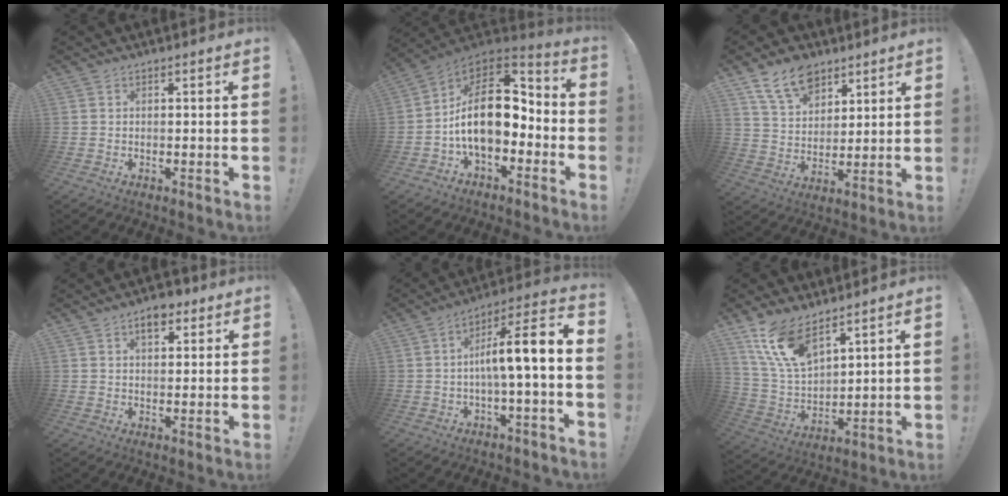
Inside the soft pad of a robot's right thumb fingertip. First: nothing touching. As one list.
[{"total": 18.8, "force": [-0.2, 10.7, 15.5], "torque": [-0.265, 0.006, 0.001]}, {"total": 12.7, "force": [8.4, 7.8, 5.3], "torque": [-0.088, -0.042, 0.162]}, {"total": 5.7, "force": [3.2, 3.2, 3.5], "torque": [-0.035, -0.012, 0.052]}, {"total": 10.3, "force": [-0.2, 0.2, 10.3], "torque": [-0.165, -0.009, -0.018]}, {"total": 14.0, "force": [9.9, 6.0, 7.9], "torque": [-0.176, -0.055, 0.191]}]